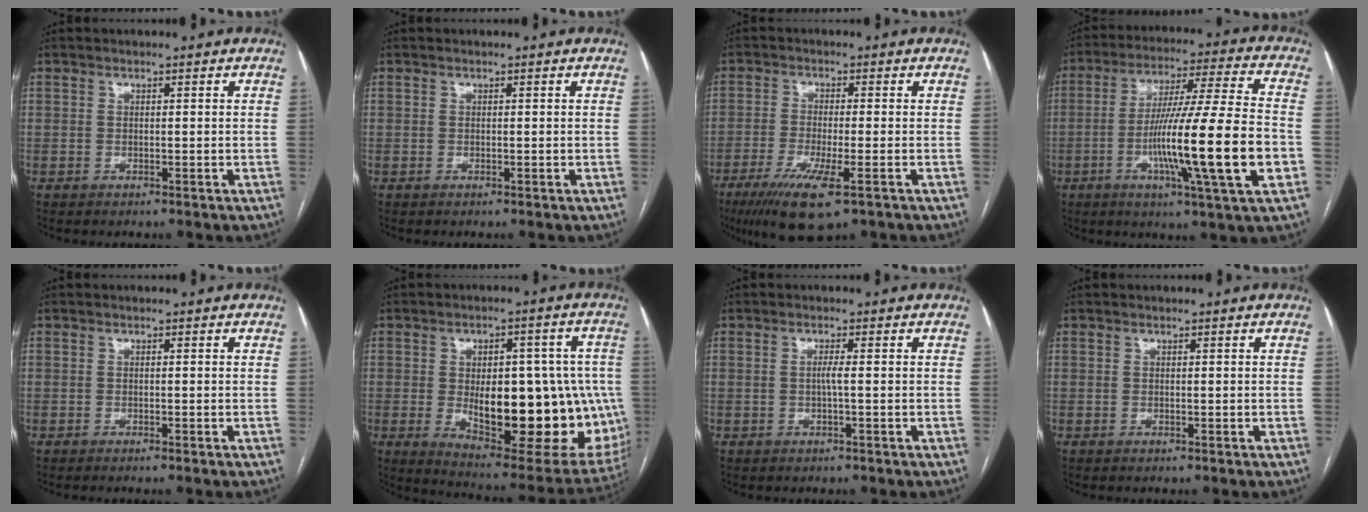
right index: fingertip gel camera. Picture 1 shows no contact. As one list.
[{"total": 0.0}, {"total": 9.5, "force": [-5.4, 1.2, 7.8], "torque": [-0.142, -0.027, -0.088]}, {"total": 19.7, "force": [-4.8, -0.4, 19.1], "torque": [-0.312, -0.010, -0.085]}, {"total": 0.6, "force": [-0.4, -0.2, 0.3], "torque": [-0.010, 0.003, -0.010]}, {"total": 23.2, "force": [-2.6, 9.4, 21.1], "torque": [-0.237, 0.008, -0.005]}, {"total": 1.4, "force": [-0.1, -0.2, 1.4], "torque": [-0.027, 0.001, -0.003]}, {"total": 0.0}]